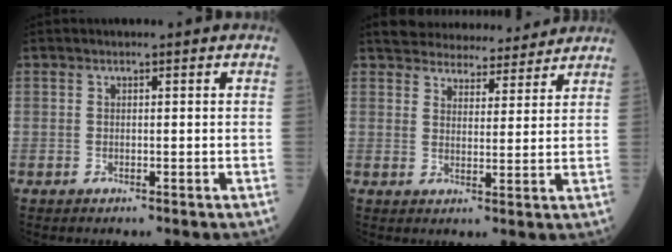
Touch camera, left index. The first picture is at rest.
{"total": 12.3, "force": [11.5, 3.1, 2.8], "torque": [-0.026, 0.013, 0.154]}